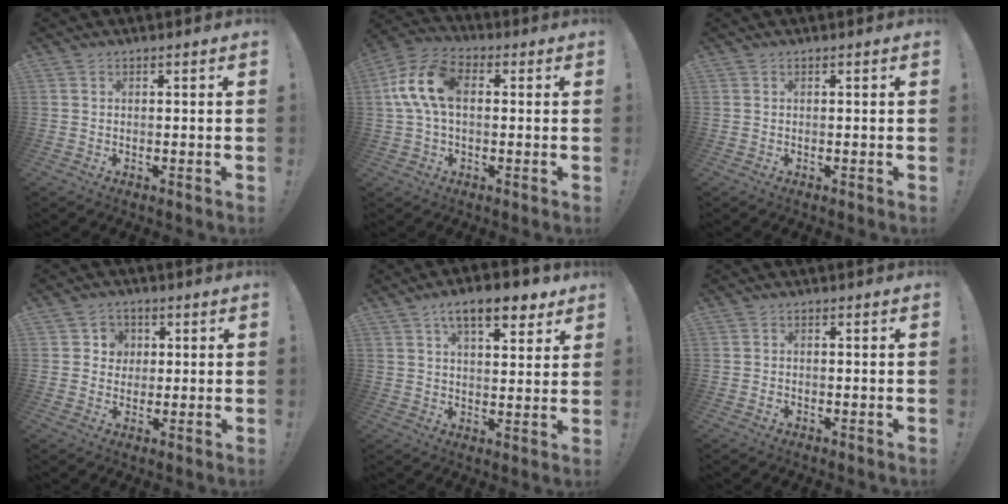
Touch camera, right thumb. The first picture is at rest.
{"total": 13.3, "force": [1.5, 8.1, 10.5], "torque": [-0.208, 0.014, 0.032]}
{"total": 0.0}
{"total": 5.1, "force": [1.0, 4.9, 1.0], "torque": [-0.016, -0.002, 0.018]}
{"total": 11.4, "force": [6.9, 4.2, 8.0], "torque": [-0.110, -0.033, 0.114]}
{"total": 0.6, "force": [-0.3, 0.4, 0.3], "torque": [-0.007, 0.002, -0.005]}